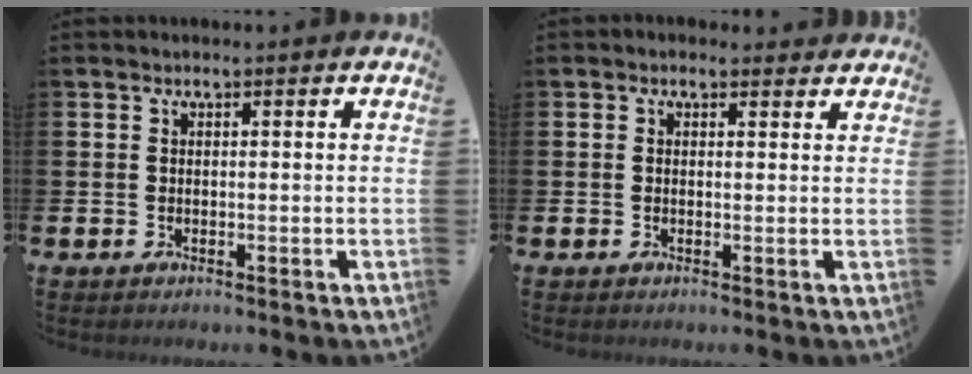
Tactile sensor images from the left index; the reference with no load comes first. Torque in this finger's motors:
{"motor_torque": [1.06, -0.87, 0.16, 0.00]}